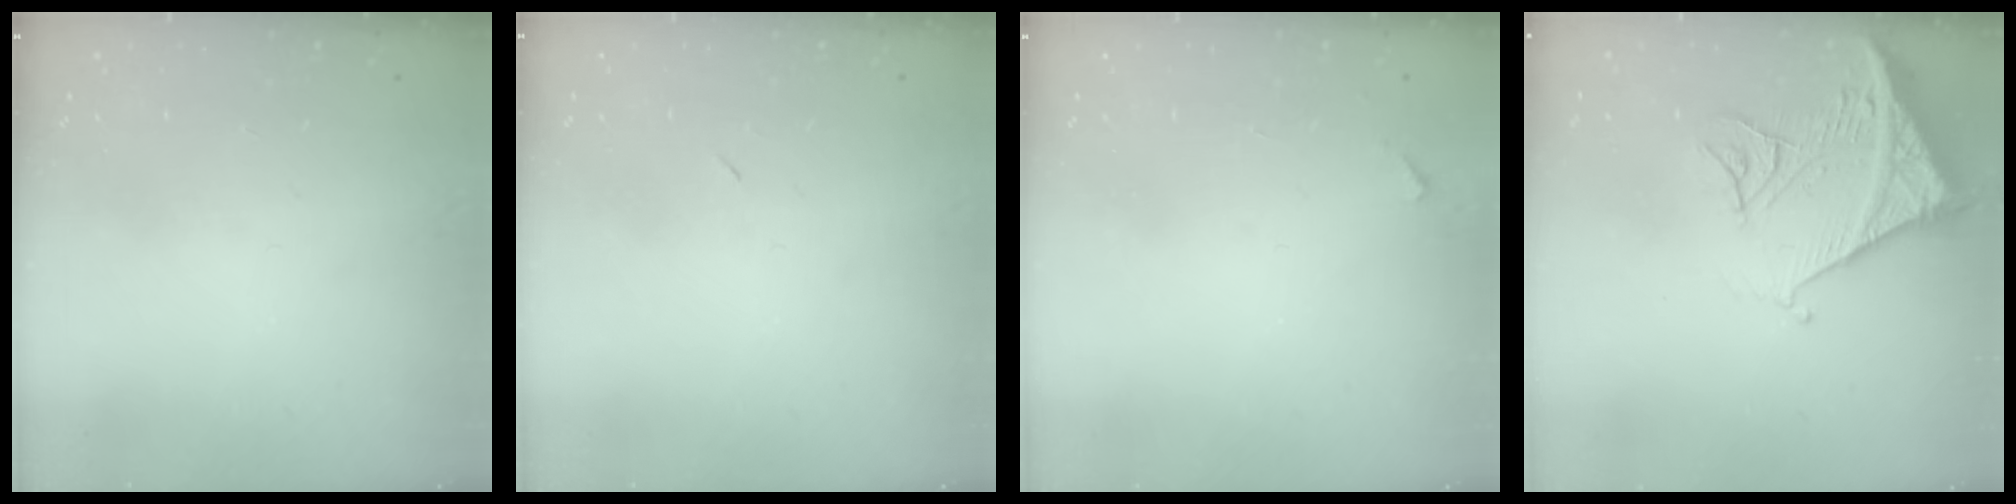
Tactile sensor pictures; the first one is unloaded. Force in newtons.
{"total": 2.2, "press": 1.8, "slide": 1.2}
{"total": 2.8, "press": 2.8, "slide": 0.1}
{"total": 14.2, "press": 14.1, "slide": 1.5}